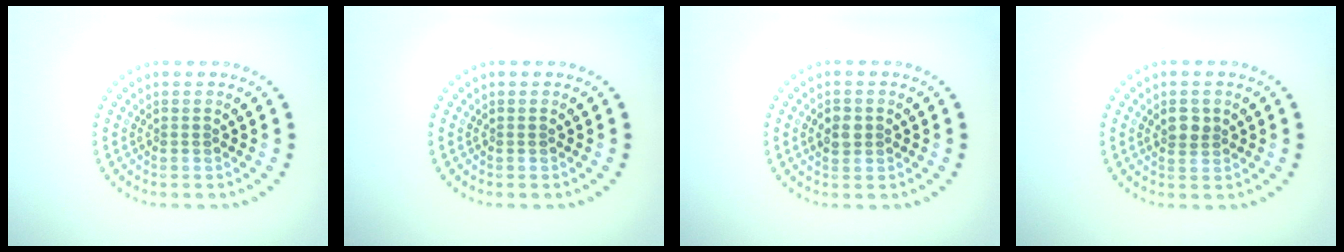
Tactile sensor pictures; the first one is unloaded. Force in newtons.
{"total": 0.0}
{"total": 1.7, "press": 1.7, "slide": 0.2}
{"total": 1.8, "press": 1.7, "slide": 0.5}